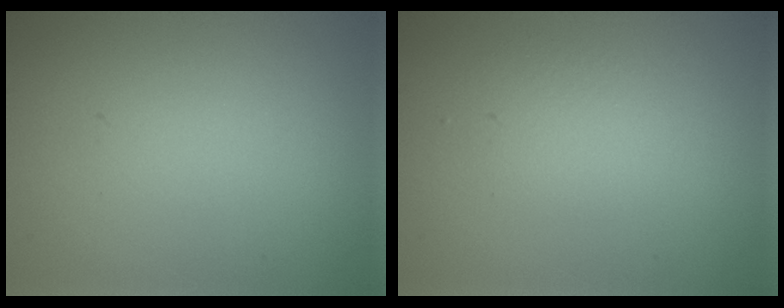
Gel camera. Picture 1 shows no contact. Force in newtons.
{"total": 1.7, "press": 1.7, "slide": 0.1}